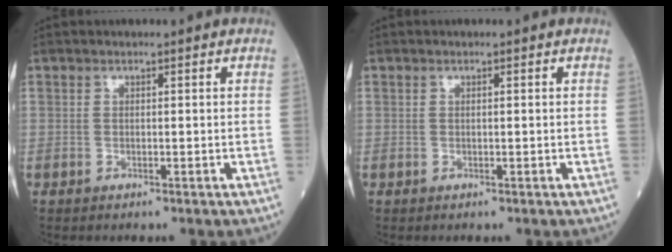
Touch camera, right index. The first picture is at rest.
{"total": 0.0}